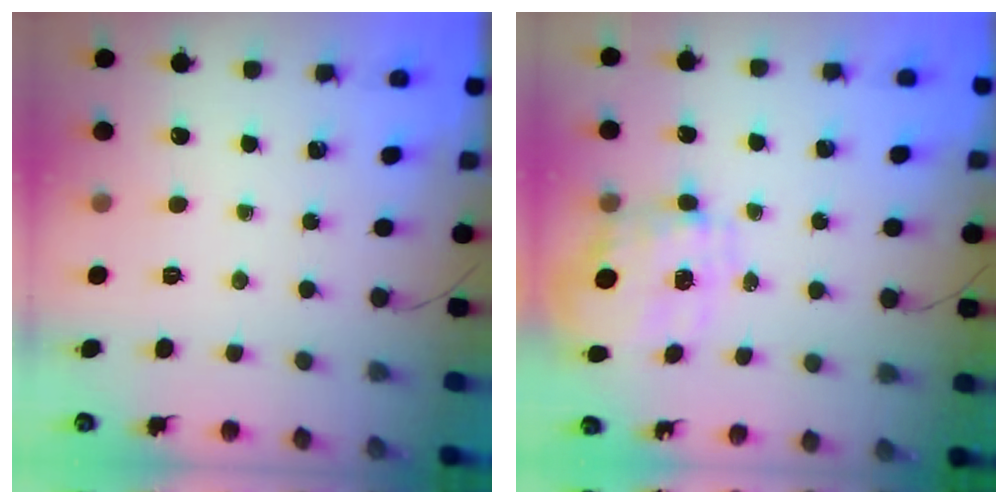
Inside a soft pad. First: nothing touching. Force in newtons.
{"total": 3.4, "press": 3.2, "slide": 1.1}